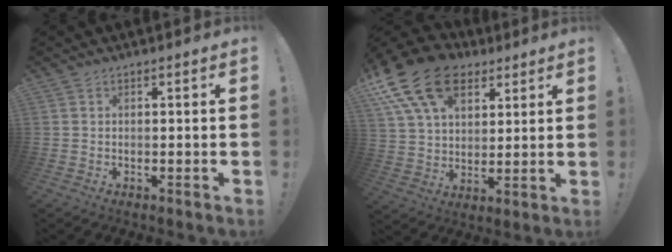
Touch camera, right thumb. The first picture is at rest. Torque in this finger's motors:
{"motor_torque": [1.30, 3.71, 0.51, 0.21, 0.35]}